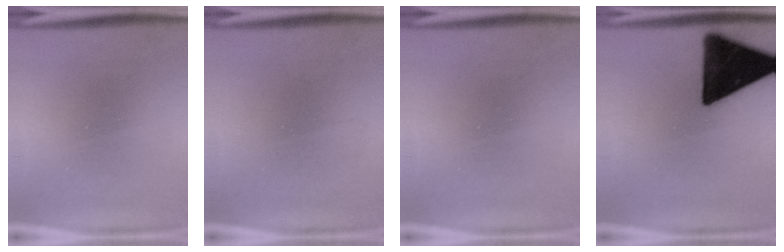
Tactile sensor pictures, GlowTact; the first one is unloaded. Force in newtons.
{"total": 1.4}
{"total": 0.0}
{"total": 18.6}